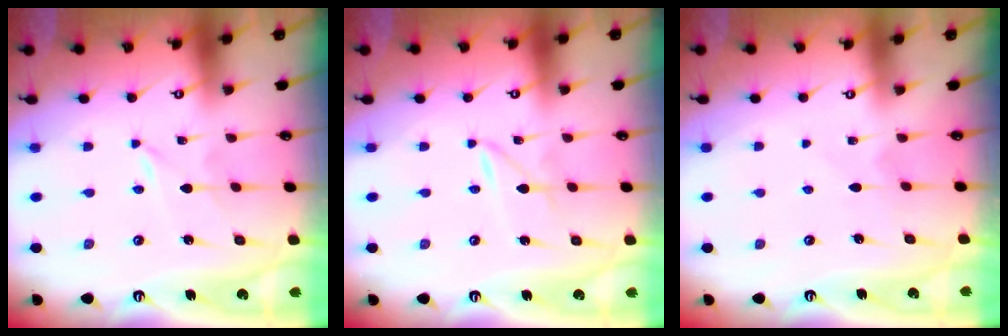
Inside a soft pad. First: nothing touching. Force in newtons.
{"total": 2.0, "press": 2.0, "slide": 0.2}
{"total": 3.0, "press": 3.0, "slide": 0.3}